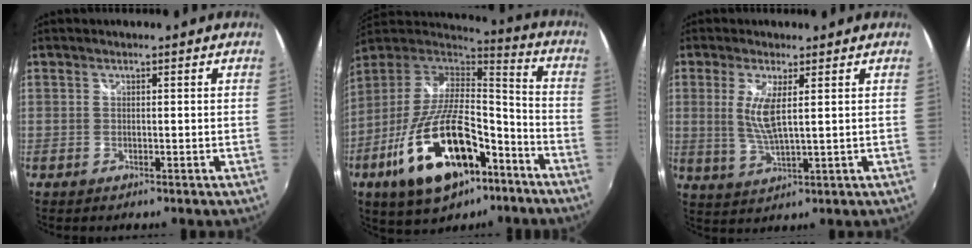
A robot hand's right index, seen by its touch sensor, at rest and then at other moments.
{"total": 24.3, "force": [-12.0, 11.0, 18.1], "torque": [-0.347, -0.020, -0.191]}
{"total": 6.1, "force": [1.3, 1.0, 5.9], "torque": [-0.123, -0.011, 0.027]}